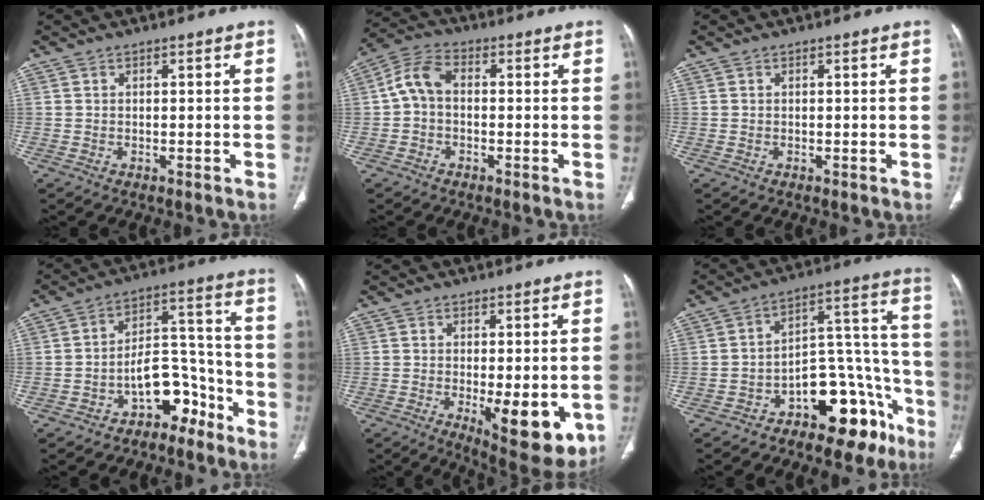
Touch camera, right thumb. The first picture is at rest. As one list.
[{"total": 6.4, "force": [-0.2, 4.3, 4.7], "torque": [-0.087, 0.021, -0.015]}, {"total": 0.0}, {"total": 9.8, "force": [-6.2, 5.8, 4.8], "torque": [-0.040, 0.098, -0.102]}, {"total": 12.2, "force": [-2.7, 4.5, 11.0], "torque": [-0.137, -0.025, -0.024]}, {"total": 17.1, "force": [-10.4, 8.5, 10.7], "torque": [-0.077, 0.129, -0.152]}]